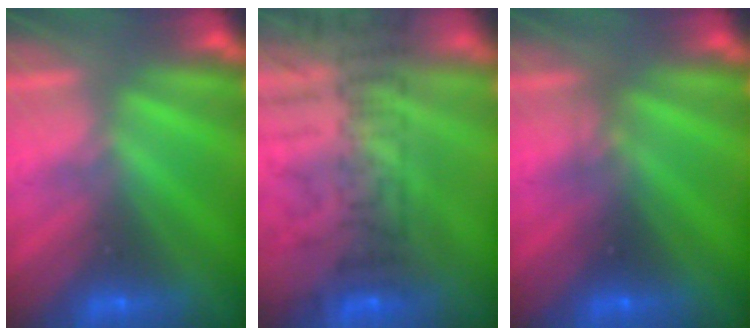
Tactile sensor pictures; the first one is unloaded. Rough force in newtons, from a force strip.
{"total": 10.5}
{"total": 2.3}